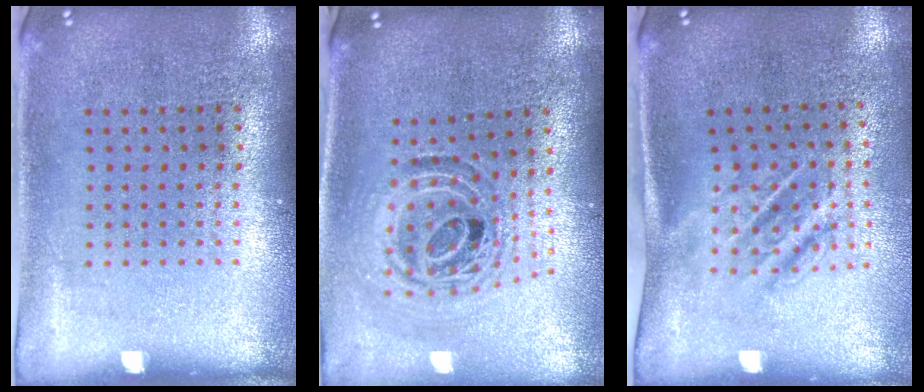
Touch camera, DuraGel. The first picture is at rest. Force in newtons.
{"total": 1.2, "press": 1.1, "slide": 0.5}
{"total": 1.7, "press": 1.2, "slide": 1.2}